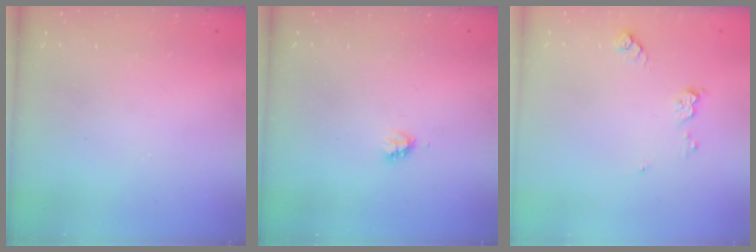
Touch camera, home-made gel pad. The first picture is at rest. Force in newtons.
{"total": 2.2, "press": 2.2, "slide": 0.3}
{"total": 6.8, "press": 6.8, "slide": 0.5}